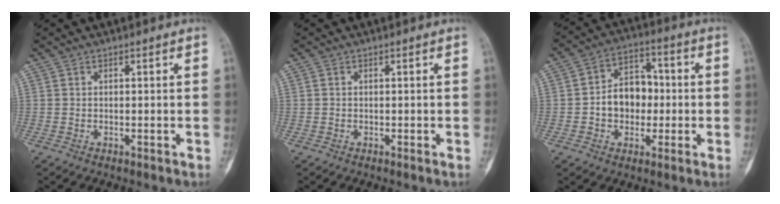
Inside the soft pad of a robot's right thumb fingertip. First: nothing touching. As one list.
[{"total": 0.0}, {"total": 10.2, "force": [-0.8, 7.7, 6.6], "torque": [-0.068, 0.033, -0.021]}]